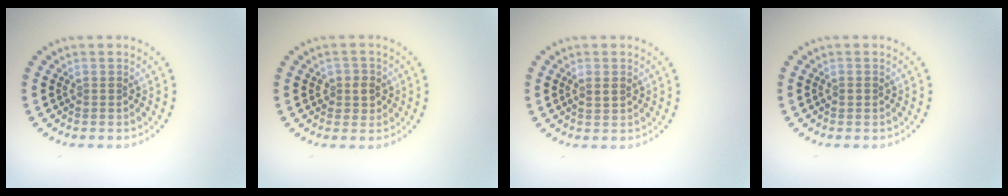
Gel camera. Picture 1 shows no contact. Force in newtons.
{"total": 1.8, "press": 1.6, "slide": 0.7}
{"total": 0.8, "press": 0.8, "slide": 0.1}
{"total": 0.8, "press": 0.8, "slide": 0.2}